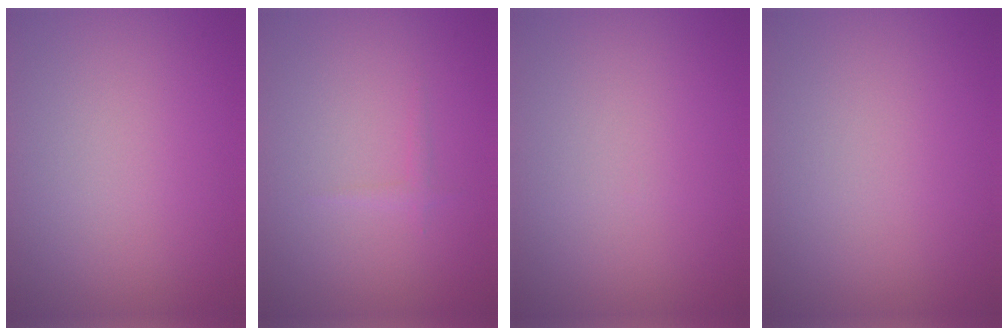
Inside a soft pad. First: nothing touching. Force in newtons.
{"total": 0.6, "press": 0.6, "slide": 0.0}
{"total": 0.0}
{"total": 0.0}